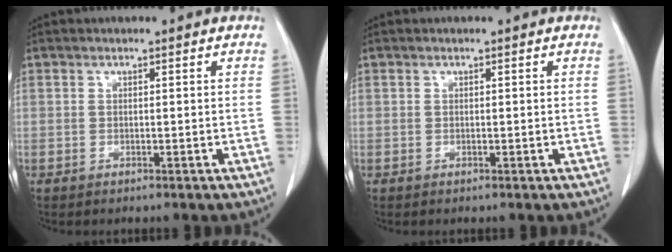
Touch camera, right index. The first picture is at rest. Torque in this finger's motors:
{"motor_torque": [-0.10, 0.09, 0.02, 0.00]}